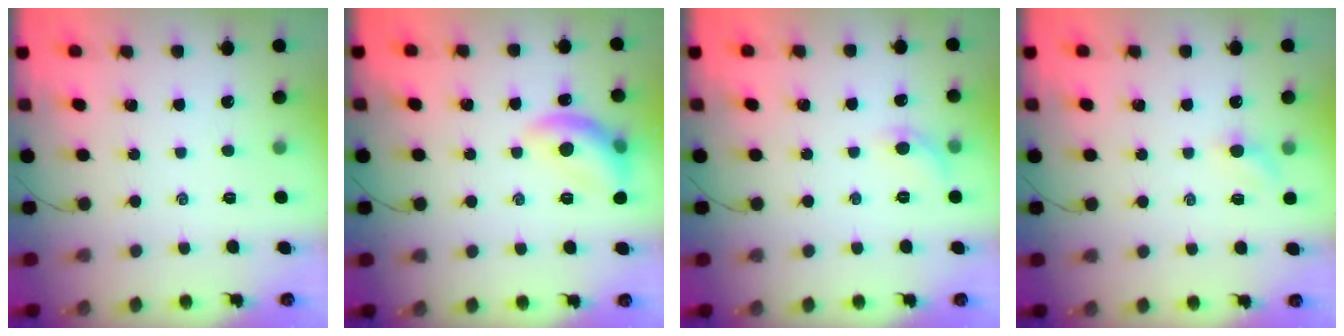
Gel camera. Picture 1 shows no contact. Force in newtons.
{"total": 11.5, "press": 11.5, "slide": 0.7}
{"total": 6.0, "press": 5.8, "slide": 1.7}
{"total": 2.9, "press": 2.7, "slide": 0.9}